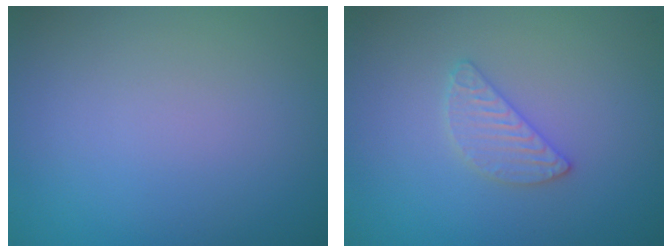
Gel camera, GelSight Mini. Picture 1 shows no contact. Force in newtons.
{"total": 2.0, "press": 2.0, "slide": 0.2}